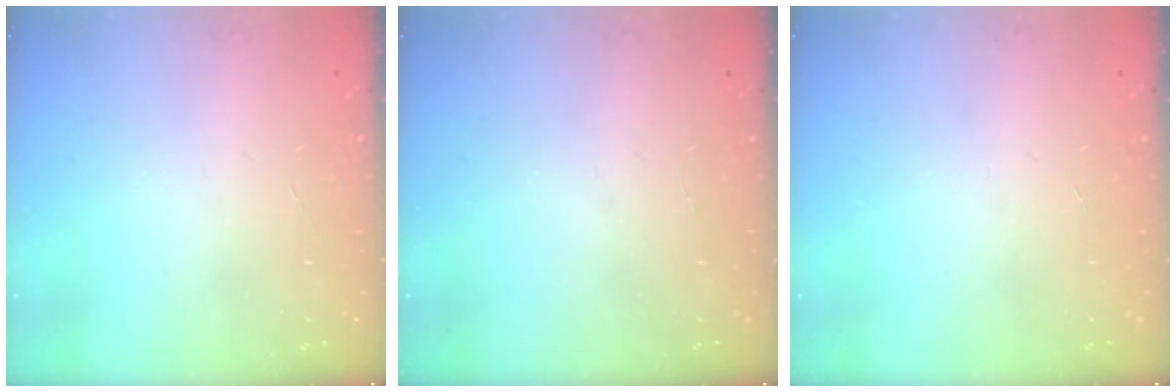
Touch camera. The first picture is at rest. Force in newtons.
{"total": 0.0}
{"total": 0.0}